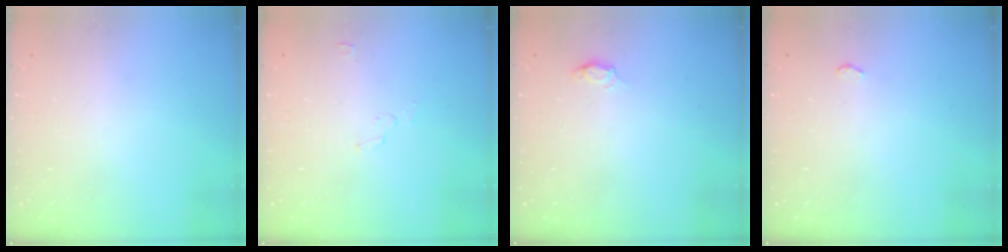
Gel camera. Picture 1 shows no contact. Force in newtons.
{"total": 2.5, "press": 2.5, "slide": 0.3}
{"total": 2.8, "press": 2.7, "slide": 0.4}
{"total": 2.2, "press": 2.2, "slide": 0.3}